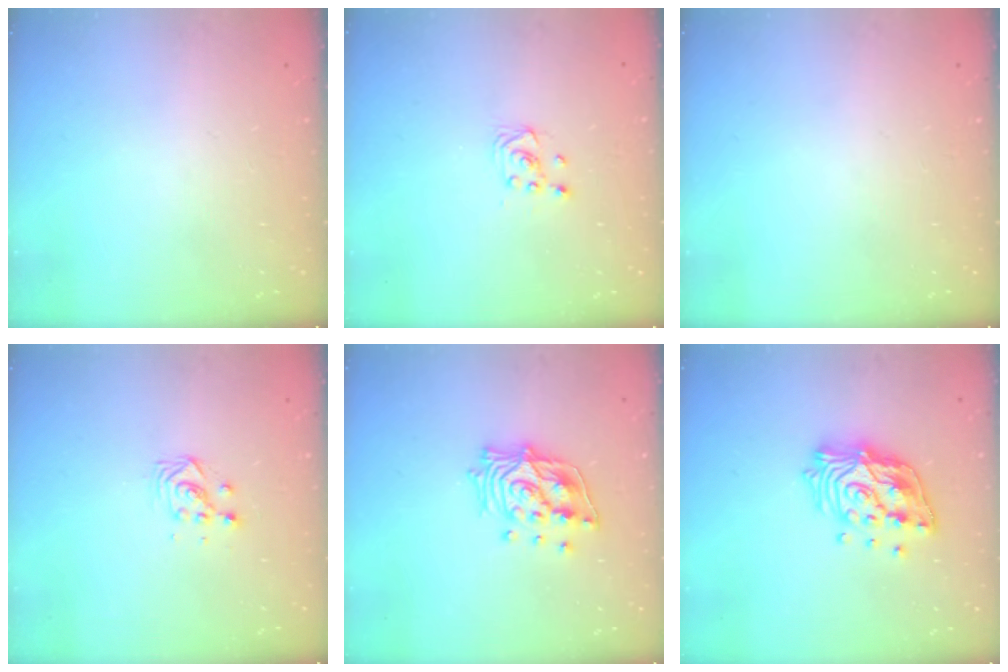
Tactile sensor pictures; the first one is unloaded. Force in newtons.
{"total": 2.6, "press": 2.4, "slide": 1.0}
{"total": 0.0}
{"total": 3.3, "press": 3.3, "slide": 0.3}
{"total": 14.0, "press": 13.9, "slide": 1.7}
{"total": 15.1, "press": 15.1, "slide": 1.2}